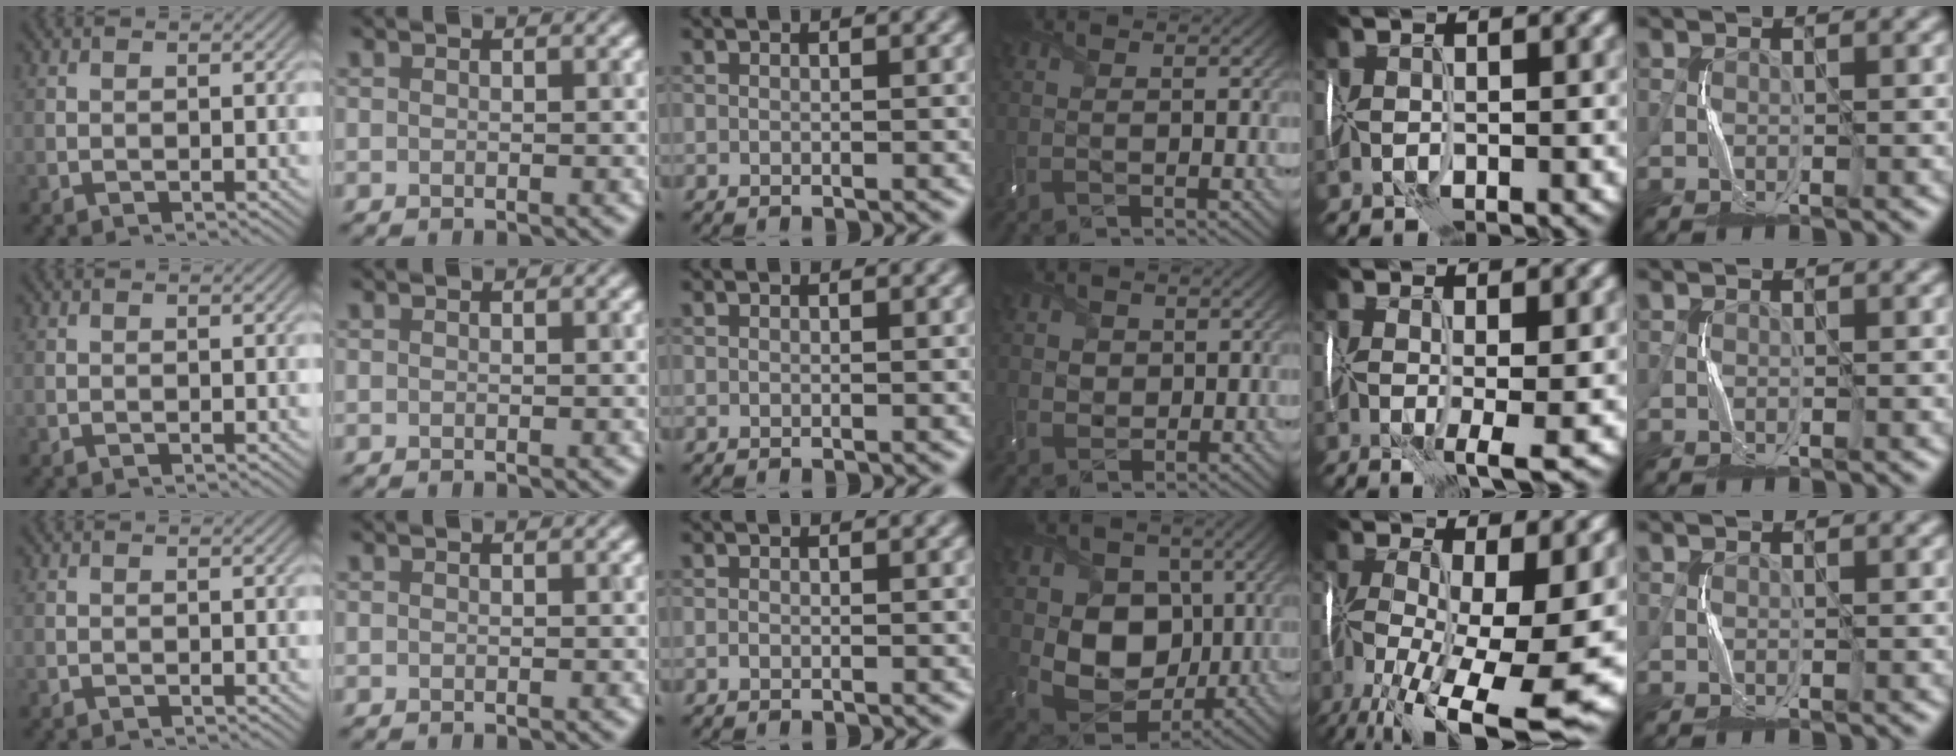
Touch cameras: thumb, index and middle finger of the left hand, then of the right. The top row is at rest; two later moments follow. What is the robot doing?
{"motion": "wrap", "object": "receipt paper"}